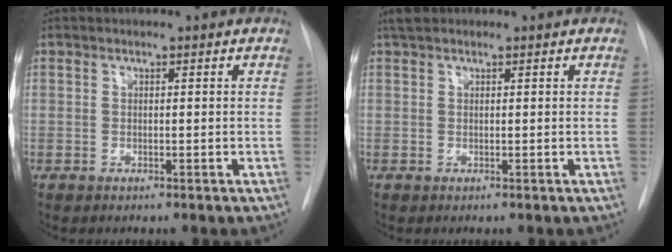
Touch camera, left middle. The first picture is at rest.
{"total": 1.5, "force": [1.2, 0.7, 0.6], "torque": [-0.013, 0.014, 0.022]}